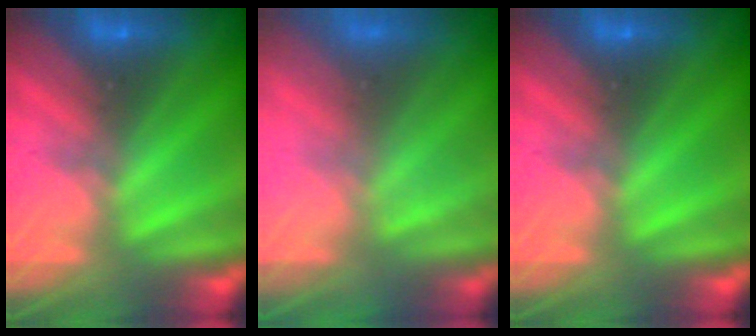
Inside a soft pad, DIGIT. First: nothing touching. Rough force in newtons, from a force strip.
{"total": 7.8}
{"total": 0.0}